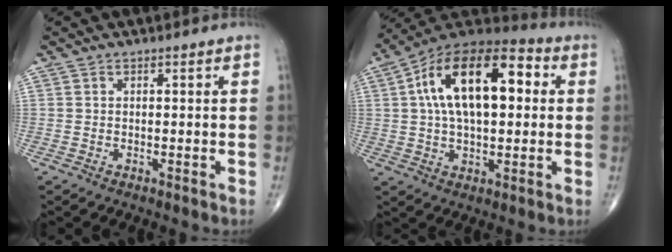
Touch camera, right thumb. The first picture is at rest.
{"total": 20.7, "force": [3.8, 10.5, 17.4], "torque": [-0.279, 0.028, 0.049]}